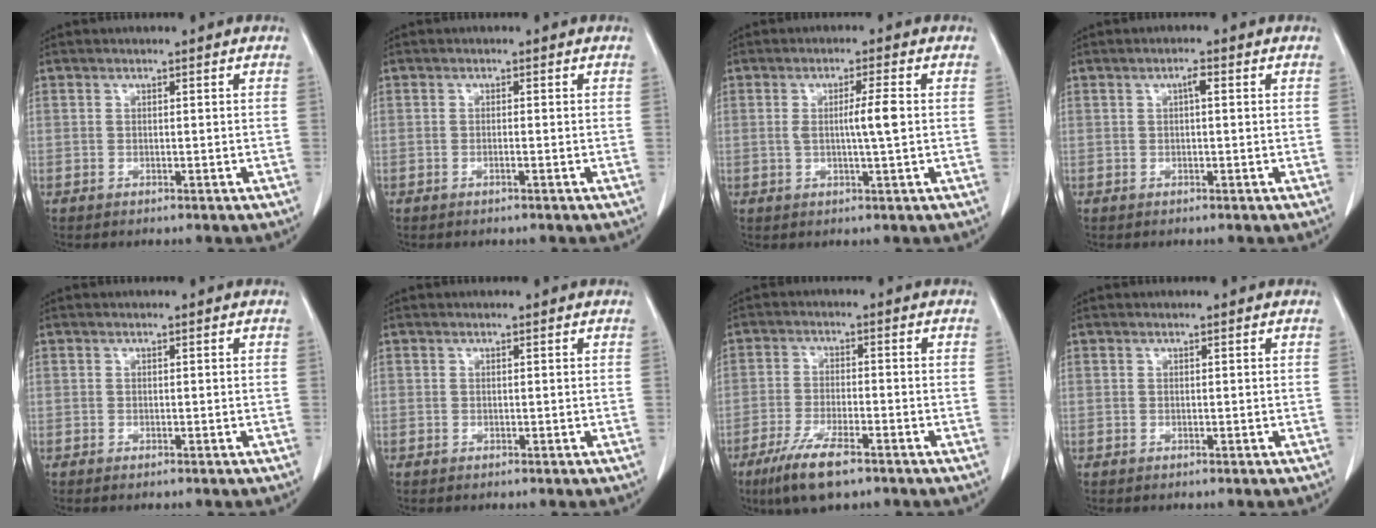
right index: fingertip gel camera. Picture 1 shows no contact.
{"total": 0.6, "force": [-0.3, -0.1, 0.5], "torque": [-0.010, 0.001, -0.005]}
{"total": 4.3, "force": [0.1, -0.3, 4.3], "torque": [-0.076, -0.004, 0.001]}
{"total": 1.4, "force": [0.3, 0.3, 1.4], "torque": [-0.023, 0.004, 0.004]}
{"total": 0.5, "force": [-0.4, 0.0, 0.3], "torque": [-0.010, -0.002, -0.006]}
{"total": 0.0}
{"total": 8.3, "force": [-5.5, 1.6, 6.1], "torque": [-0.118, -0.017, -0.095]}
{"total": 0.0}